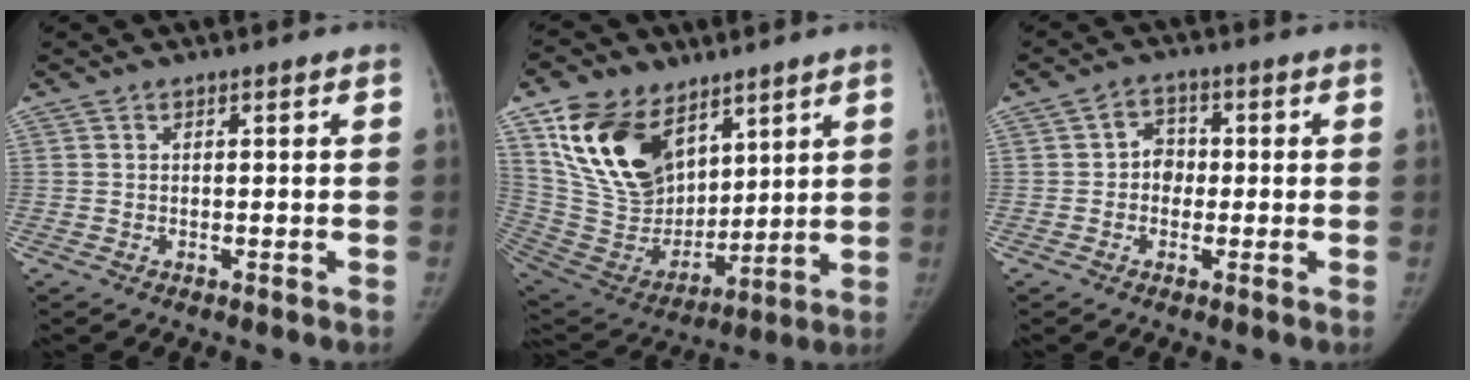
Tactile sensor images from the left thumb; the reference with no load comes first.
{"total": 20.8, "force": [10.9, 13.0, 12.0], "torque": [-0.193, -0.049, 0.217]}
{"total": 4.2, "force": [-0.3, 3.7, 2.0], "torque": [-0.004, 0.011, -0.015]}